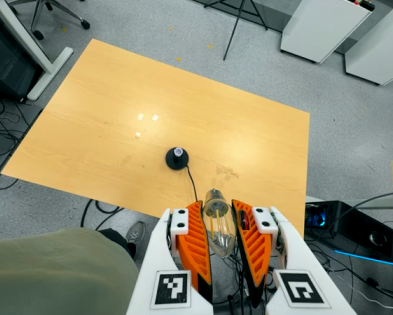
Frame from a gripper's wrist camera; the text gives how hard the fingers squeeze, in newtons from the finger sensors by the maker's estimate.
{"total": 21.1, "left": 23.5, "right": 18.8}